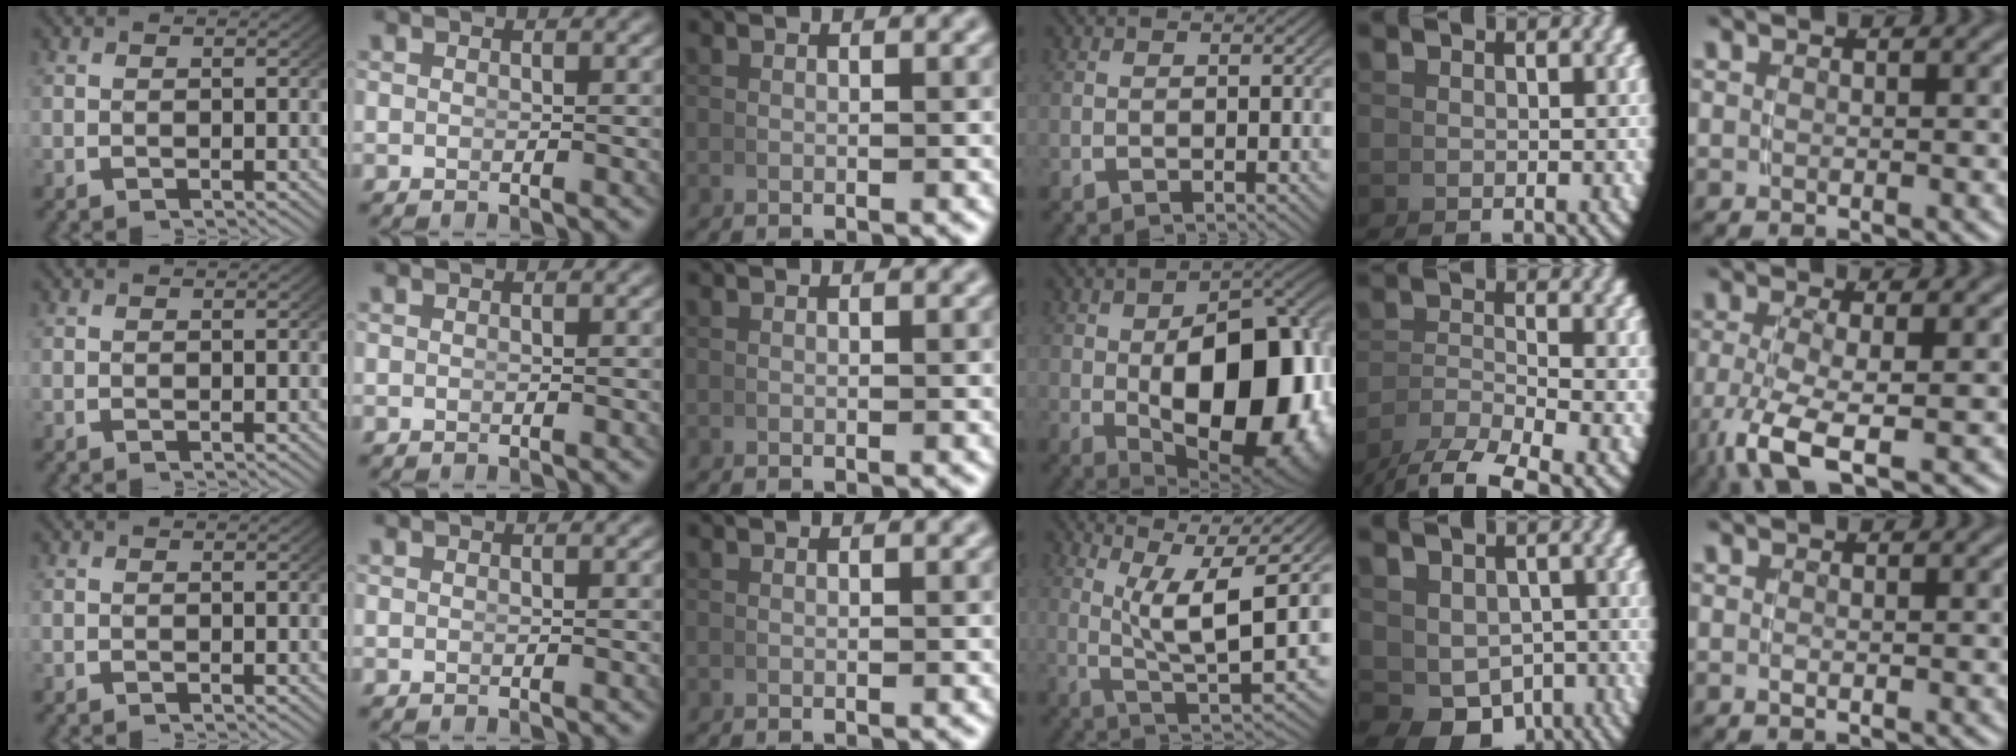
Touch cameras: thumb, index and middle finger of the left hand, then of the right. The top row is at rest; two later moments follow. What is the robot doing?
{"motion": "lift_and_place", "object": "bowl"}